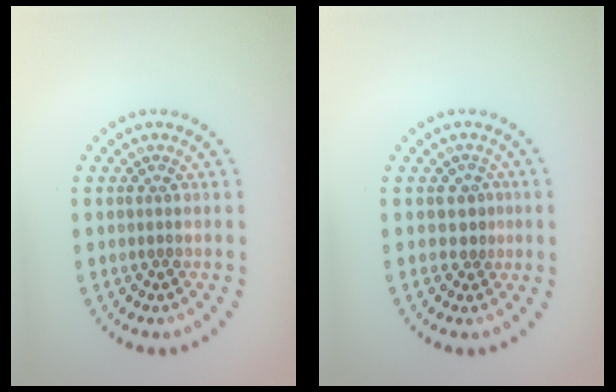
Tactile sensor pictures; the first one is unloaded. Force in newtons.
{"total": 1.6, "press": 1.3, "slide": 0.9}